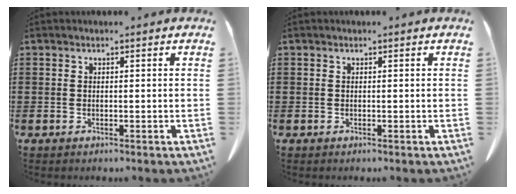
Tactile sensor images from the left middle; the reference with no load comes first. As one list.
[{"total": 0.0}]